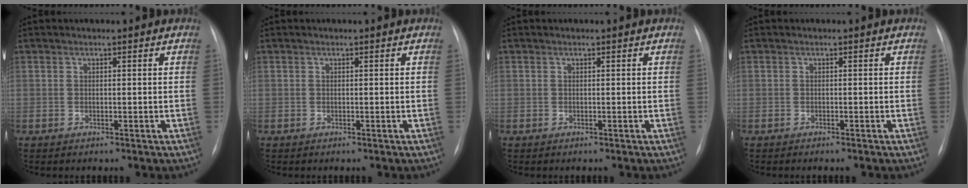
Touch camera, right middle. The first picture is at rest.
{"total": 0.0}
{"total": 0.0}
{"total": 0.7, "force": [-0.6, 0.0, 0.4], "torque": [-0.009, -0.002, -0.009]}